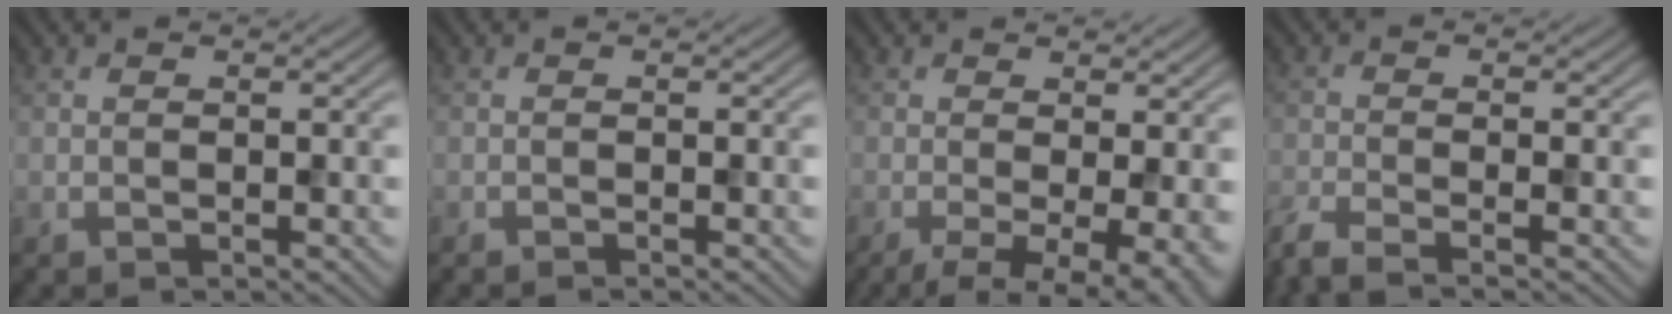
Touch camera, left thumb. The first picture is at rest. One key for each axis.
{"total": 0.5, "fx": -0.5, "fy": 0.0, "fz": 0.2, "tx": -0.002, "ty": 0.000, "tz": -0.010}
{"total": 7.2, "fx": -2.2, "fy": 2.1, "fz": 6.5, "tx": -0.102, "ty": -0.011, "tz": -0.032}
{"total": 4.4, "fx": -3.3, "fy": 0.7, "fz": 2.8, "tx": -0.047, "ty": -0.009, "tz": -0.076}